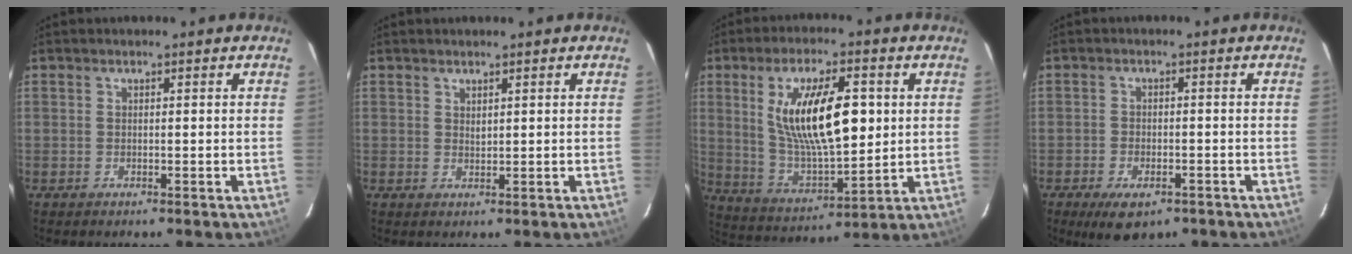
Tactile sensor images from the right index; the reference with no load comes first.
{"total": 1.0, "force": [0.8, 0.4, 0.5], "torque": [-0.006, 0.001, 0.015]}
{"total": 17.6, "force": [3.7, 6.4, 16.0], "torque": [-0.291, -0.003, 0.079]}
{"total": 7.6, "force": [-4.9, 3.7, 4.5], "torque": [-0.096, -0.017, -0.074]}